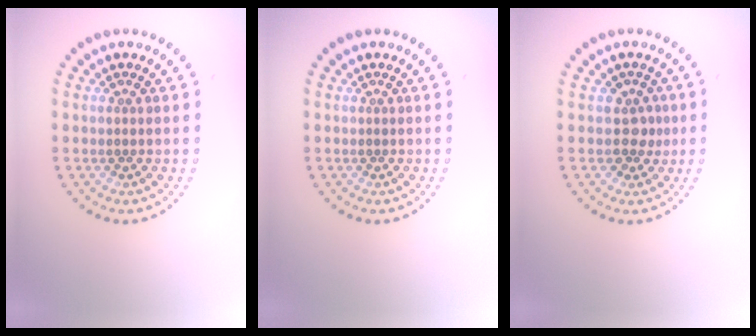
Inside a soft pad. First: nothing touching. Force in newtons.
{"total": 0.0}
{"total": 1.8, "press": 1.3, "slide": 1.3}